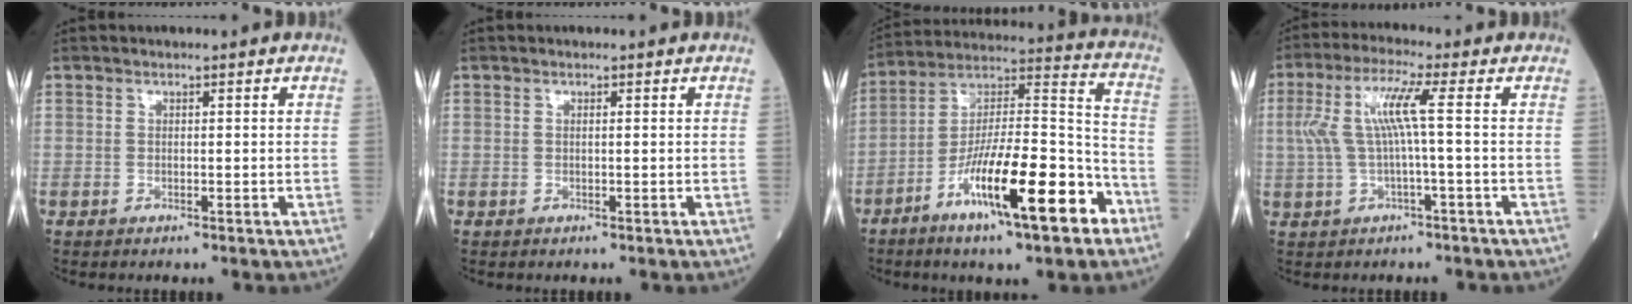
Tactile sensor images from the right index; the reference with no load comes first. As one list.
[{"total": 0.0}, {"total": 19.6, "force": [-9.7, 3.1, 16.8], "torque": [-0.287, -0.006, -0.157]}, {"total": 6.7, "force": [0.6, -0.2, 6.7], "torque": [-0.147, 0.023, 0.014]}]